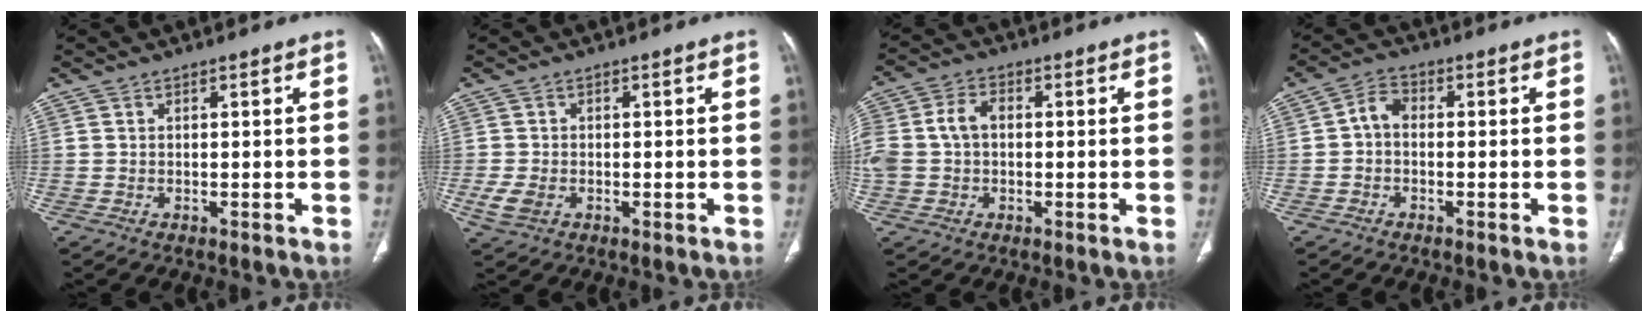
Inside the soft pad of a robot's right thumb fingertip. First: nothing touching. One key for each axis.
{"total": 3.6, "fx": -0.9, "fy": 2.5, "fz": 2.4, "tx": -0.057, "ty": 0.000, "tz": -0.012}
{"total": 9.6, "fx": 0.4, "fy": 7.0, "fz": 6.5, "tx": -0.152, "ty": 0.027, "tz": 0.009}
{"total": 3.7, "fx": -0.4, "fy": 2.6, "fz": 2.6, "tx": -0.040, "ty": 0.016, "tz": -0.017}